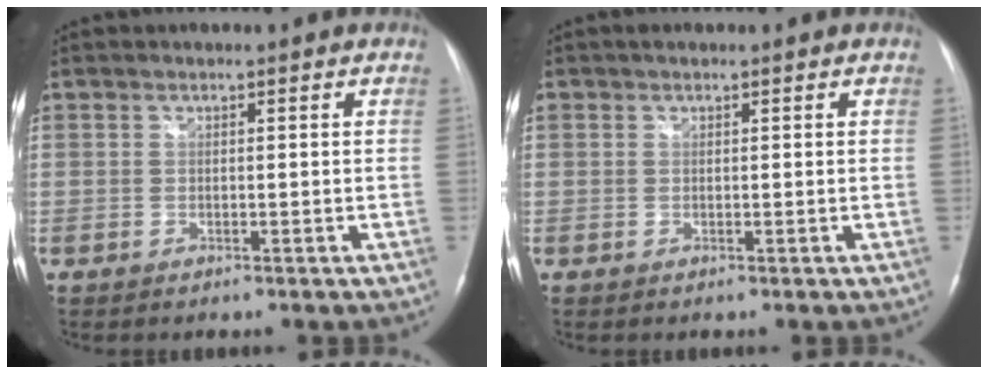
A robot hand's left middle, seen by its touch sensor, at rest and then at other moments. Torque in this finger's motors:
{"motor_torque": [0.08, 0.05, -0.01, 0.02]}